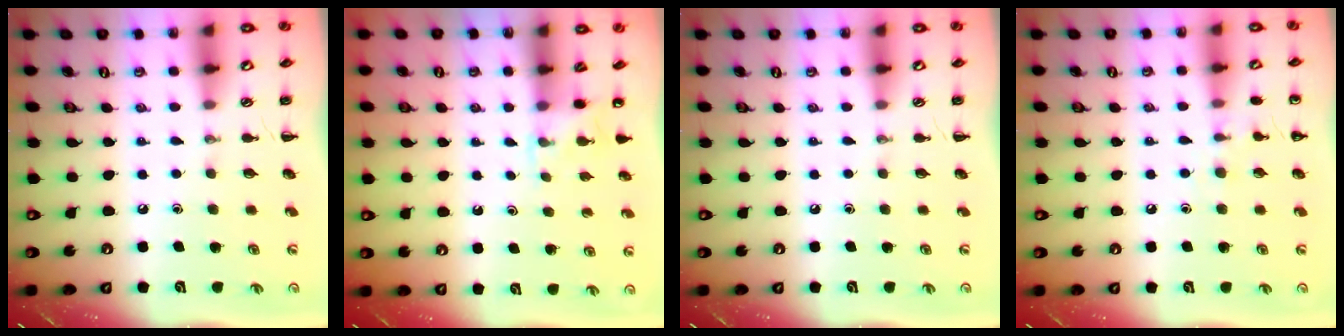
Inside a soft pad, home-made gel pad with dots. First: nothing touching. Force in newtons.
{"total": 3.9, "press": 3.7, "slide": 1.3}
{"total": 0.0}
{"total": 6.9, "press": 6.7, "slide": 1.8}